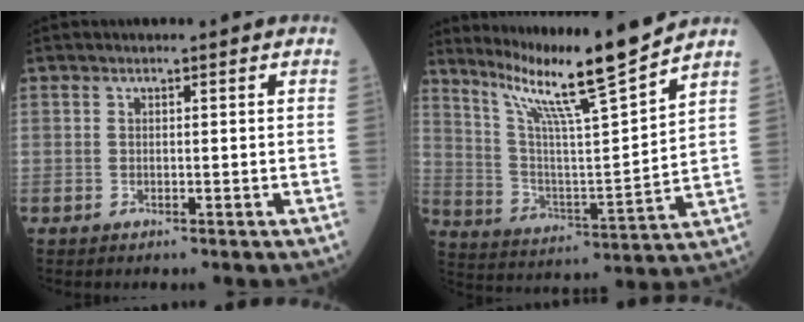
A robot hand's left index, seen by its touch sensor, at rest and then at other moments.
{"total": 15.6, "force": [12.9, -1.6, 8.7], "torque": [-0.157, -0.017, 0.223]}